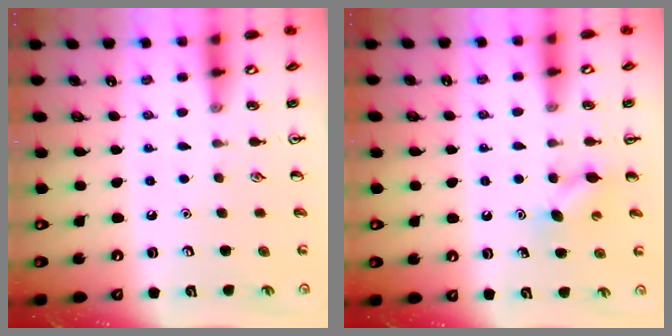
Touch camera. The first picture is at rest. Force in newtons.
{"total": 4.7, "press": 4.4, "slide": 1.5}